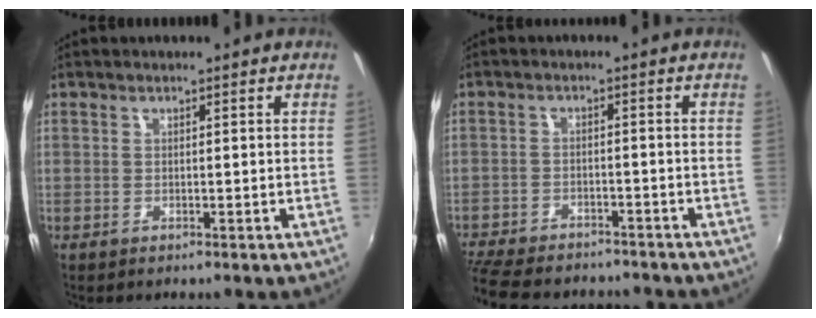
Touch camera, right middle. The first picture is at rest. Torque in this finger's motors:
{"motor_torque": [1.13, -1.01, 0.54, 0.18]}